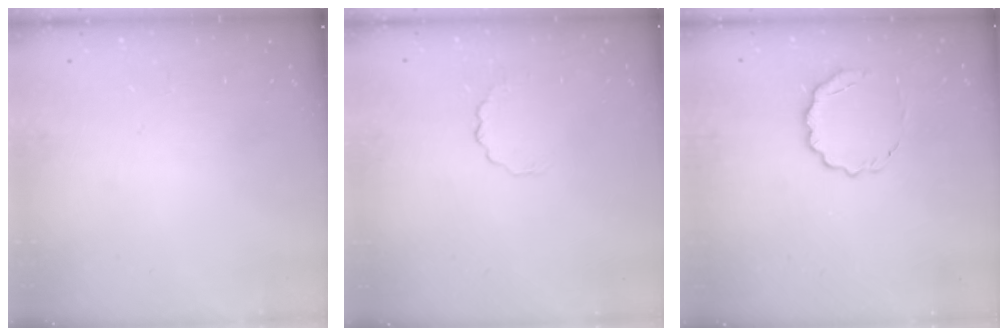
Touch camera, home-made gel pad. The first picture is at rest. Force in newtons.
{"total": 2.8, "press": 2.5, "slide": 1.1}
{"total": 5.6, "press": 5.4, "slide": 1.4}